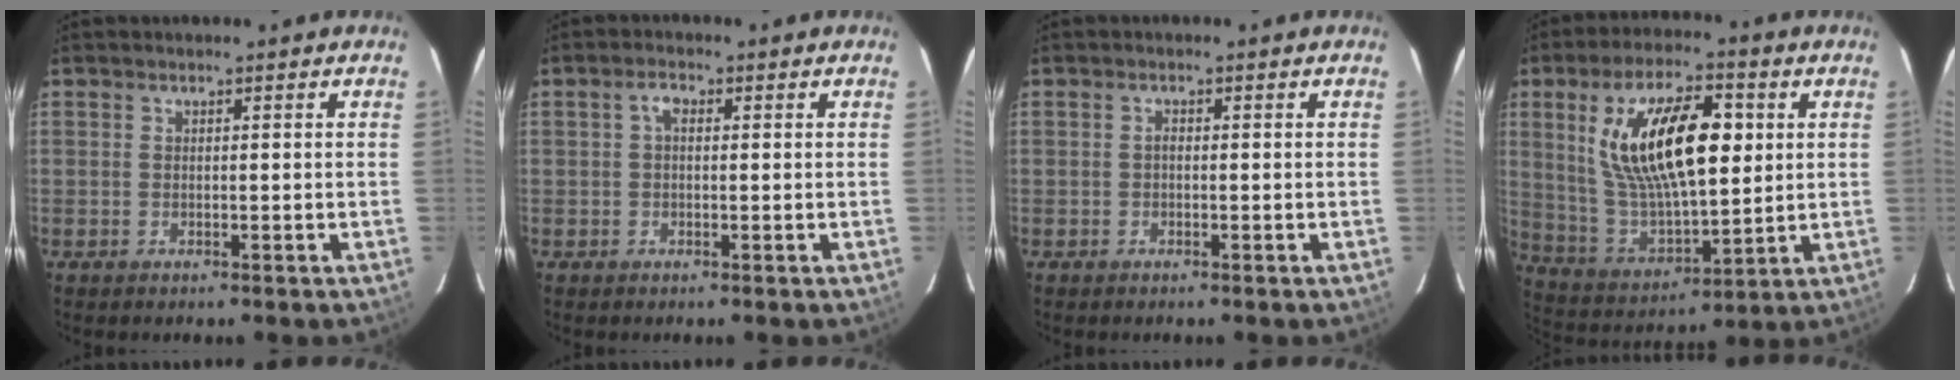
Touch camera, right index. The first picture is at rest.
{"total": 1.9, "force": [0.2, 1.1, 1.5], "torque": [-0.030, 0.010, 0.002]}
{"total": 0.5, "force": [-0.2, 0.3, 0.4], "torque": [-0.006, 0.004, -0.006]}
{"total": 19.9, "force": [5.1, 8.0, 17.5], "torque": [-0.324, 0.010, 0.107]}